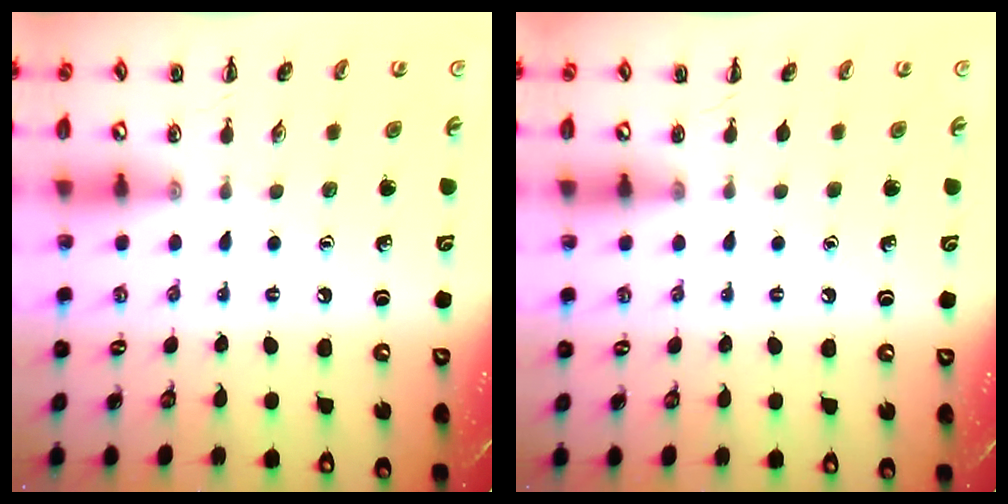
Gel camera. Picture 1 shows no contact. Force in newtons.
{"total": 0.0}